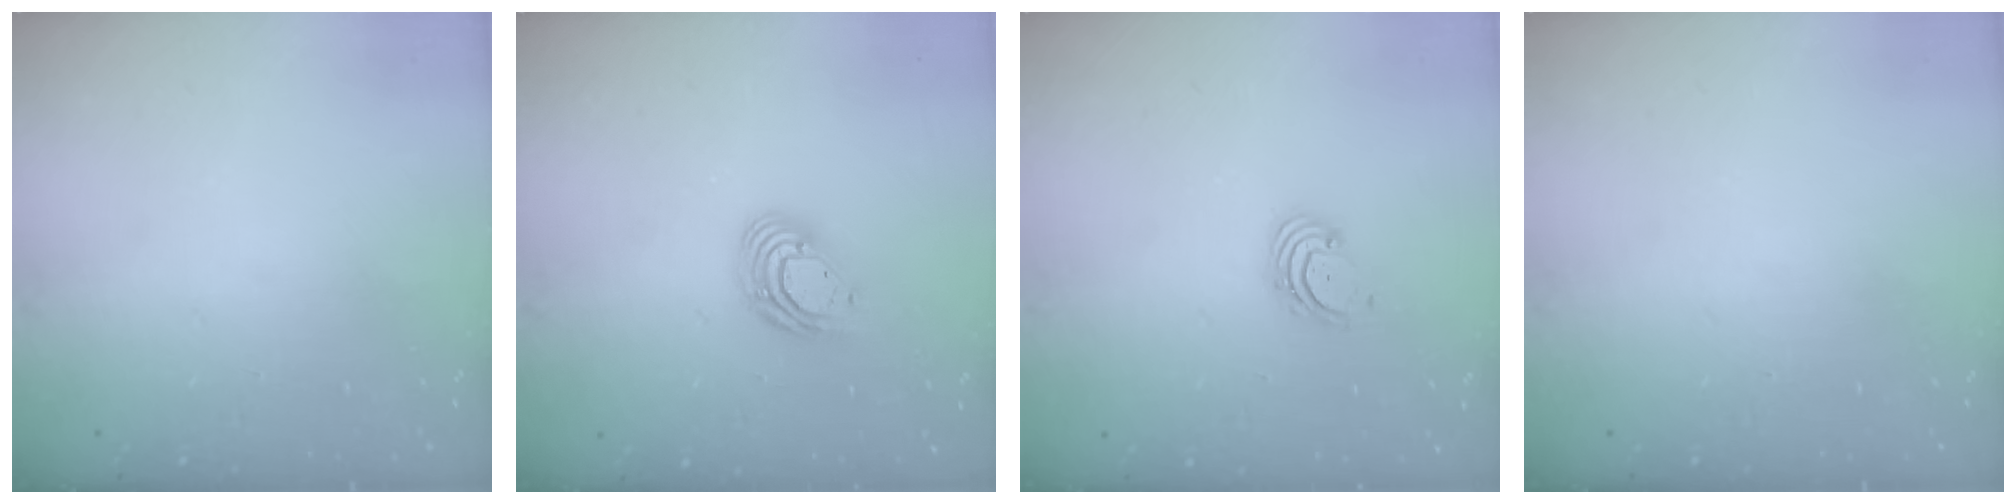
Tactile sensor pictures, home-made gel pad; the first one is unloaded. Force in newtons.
{"total": 10.5, "press": 10.4, "slide": 1.9}
{"total": 1.8, "press": 1.7, "slide": 0.7}
{"total": 0.0}